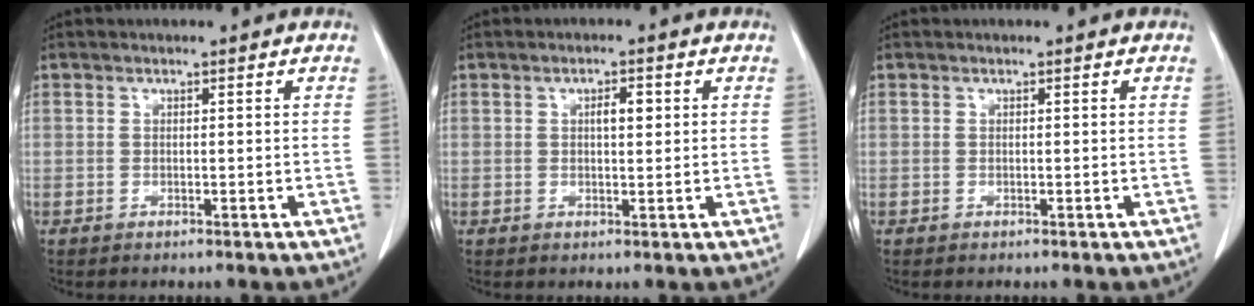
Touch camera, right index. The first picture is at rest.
{"total": 2.4, "force": [0.6, 0.8, 2.2], "torque": [-0.037, 0.001, 0.010]}
{"total": 0.0}